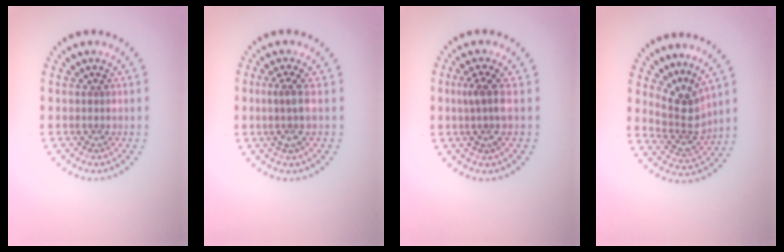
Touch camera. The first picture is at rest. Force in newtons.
{"total": 2.2, "press": 1.7, "slide": 1.4}
{"total": 2.3, "press": 1.8, "slide": 1.6}
{"total": 3.2, "press": 2.3, "slide": 2.3}